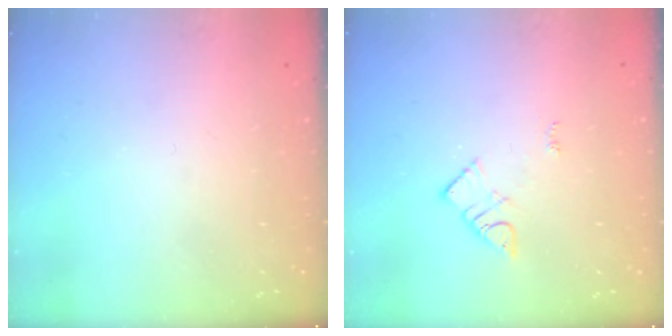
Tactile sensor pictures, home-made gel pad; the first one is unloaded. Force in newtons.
{"total": 3.5, "press": 3.5, "slide": 0.4}